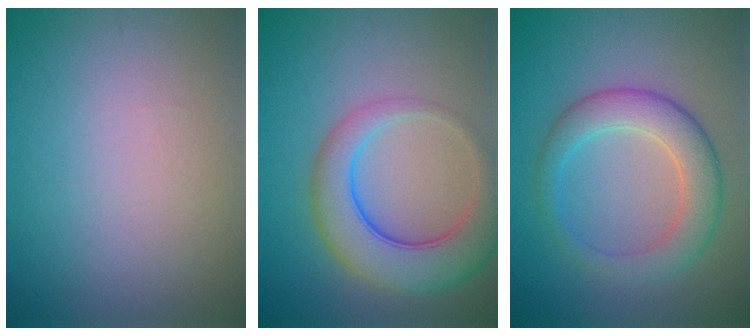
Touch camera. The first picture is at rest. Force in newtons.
{"total": 6.7, "press": 6.6, "slide": 0.4}
{"total": 5.1, "press": 5.0, "slide": 0.4}